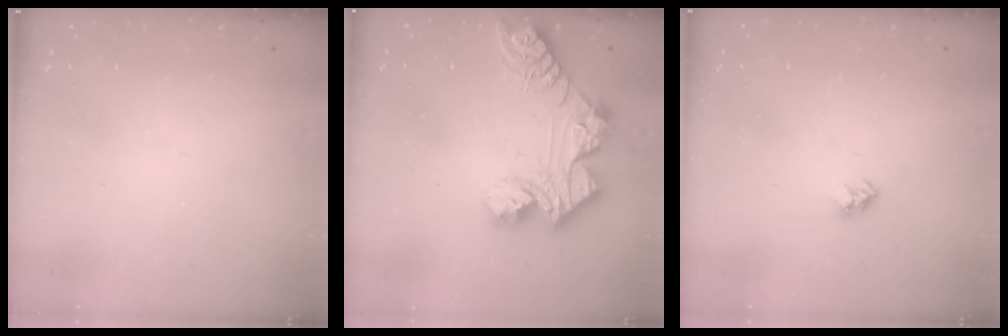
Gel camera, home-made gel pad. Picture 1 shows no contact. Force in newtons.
{"total": 13.7, "press": 13.7, "slide": 1.1}
{"total": 2.4, "press": 2.4, "slide": 0.2}